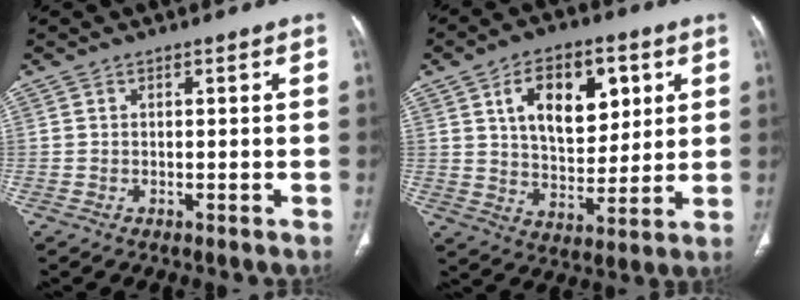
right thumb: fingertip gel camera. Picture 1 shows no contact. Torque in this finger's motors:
{"motor_torque": [0.24, 0.76, 0.15, 0.27, 0.12]}